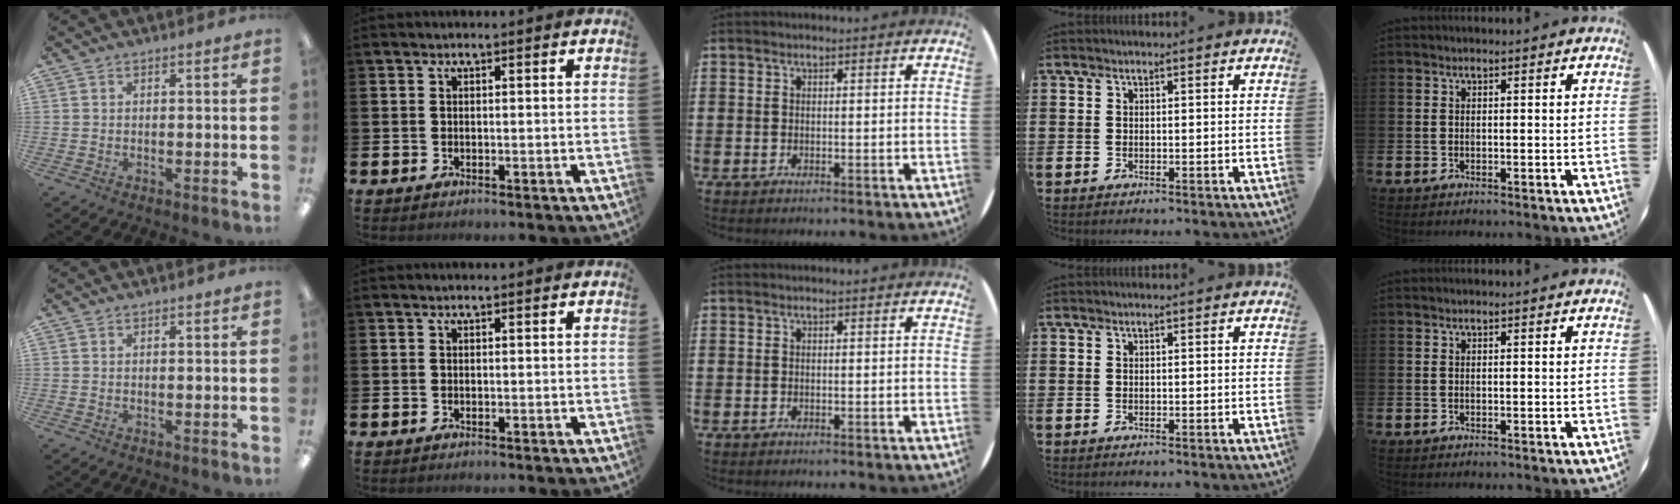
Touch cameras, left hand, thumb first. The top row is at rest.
{}